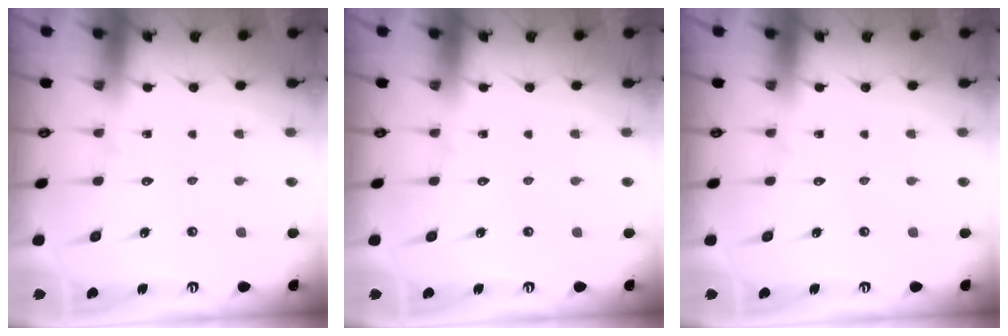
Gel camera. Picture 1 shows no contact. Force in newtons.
{"total": 0.0}
{"total": 0.0}